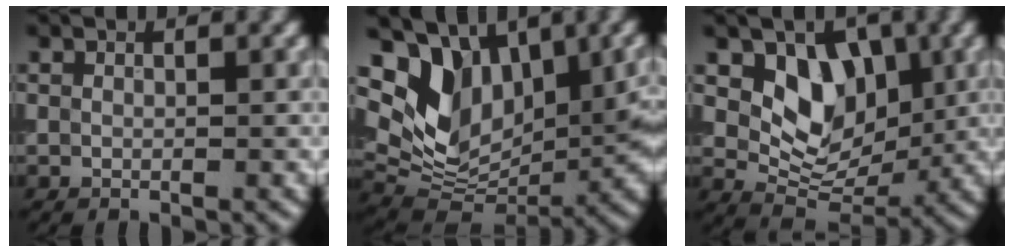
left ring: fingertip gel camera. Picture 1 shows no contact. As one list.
[{"total": 12.2, "force": [4.3, 7.8, 8.3], "torque": [-0.164, -0.002, 0.086]}, {"total": 5.6, "force": [1.7, 4.0, 3.5], "torque": [-0.048, -0.010, 0.027]}]